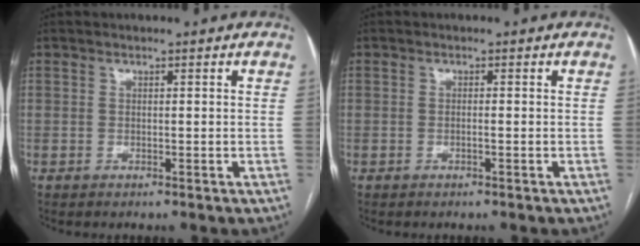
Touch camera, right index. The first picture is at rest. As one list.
[{"total": 0.5, "force": [-0.1, 0.0, 0.5], "torque": [-0.008, 0.001, -0.003]}]